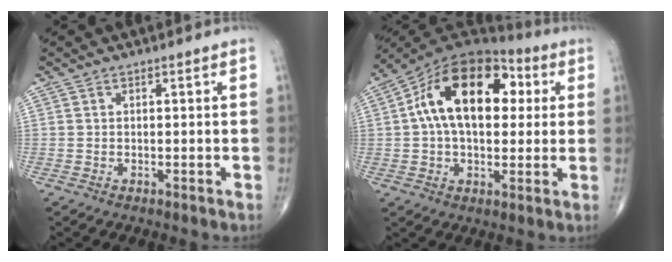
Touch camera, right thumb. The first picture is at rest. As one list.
[{"total": 19.7, "force": [3.7, 11.8, 15.3], "torque": [-0.227, 0.029, 0.050]}]